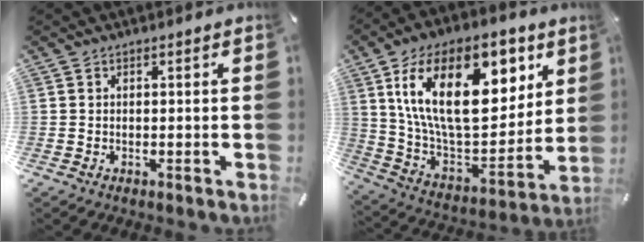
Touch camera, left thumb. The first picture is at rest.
{"total": 26.6, "force": [11.5, 14.1, 19.4], "torque": [-0.359, -0.051, 0.191]}